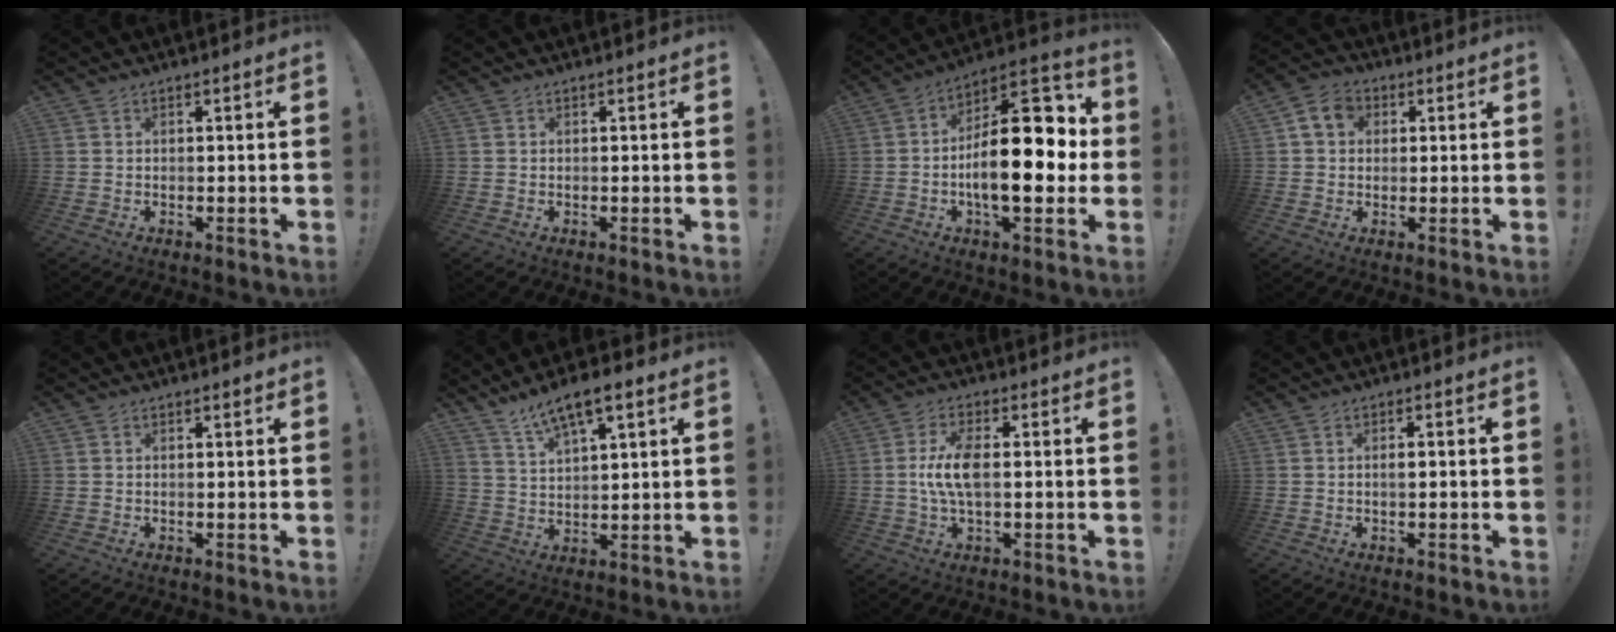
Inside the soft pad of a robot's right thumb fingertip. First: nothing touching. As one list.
[{"total": 0.0}, {"total": 22.9, "force": [-1.6, 10.4, 20.3], "torque": [-0.315, 0.008, -0.023]}, {"total": 7.2, "force": [2.2, 5.8, 3.7], "torque": [-0.055, 0.007, 0.043]}, {"total": 0.5, "force": [0.4, 0.2, 0.2], "torque": [0.010, -0.007, 0.006]}, {"total": 8.9, "force": [6.3, 2.3, 5.8], "torque": [-0.097, -0.032, 0.114]}, {"total": 8.8, "force": [-0.1, 3.7, 8.0], "torque": [-0.158, -0.003, -0.005]}, {"total": 1.4, "force": [-0.3, 0.3, 1.3], "torque": [-0.017, 0.000, -0.008]}]